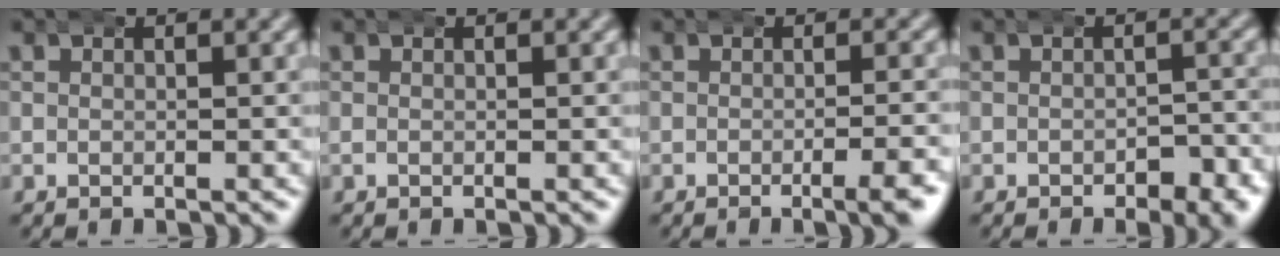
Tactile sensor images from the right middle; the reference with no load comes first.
{"total": 0.0}
{"total": 2.3, "force": [-1.4, -0.2, 1.9], "torque": [-0.025, 0.005, -0.025]}
{"total": 2.6, "force": [-1.9, 1.0, 1.4], "torque": [-0.020, -0.007, -0.030]}